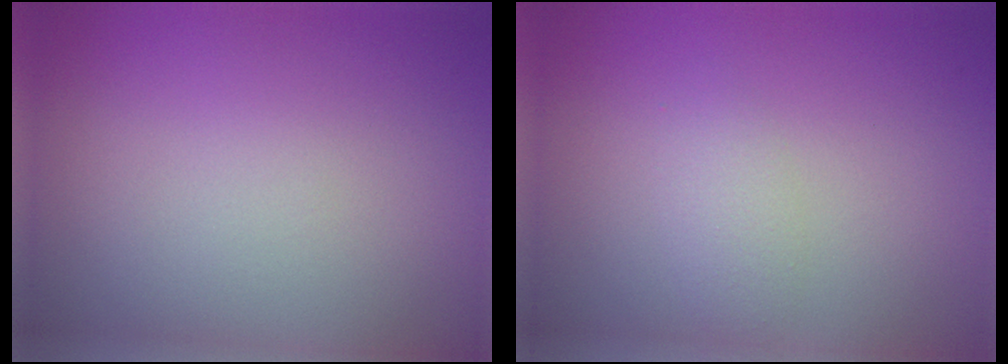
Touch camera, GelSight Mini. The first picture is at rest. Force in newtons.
{"total": 1.6, "press": 1.6, "slide": 0.0}